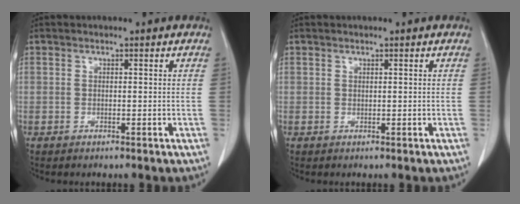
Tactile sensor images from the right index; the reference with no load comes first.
{"total": 0.0}